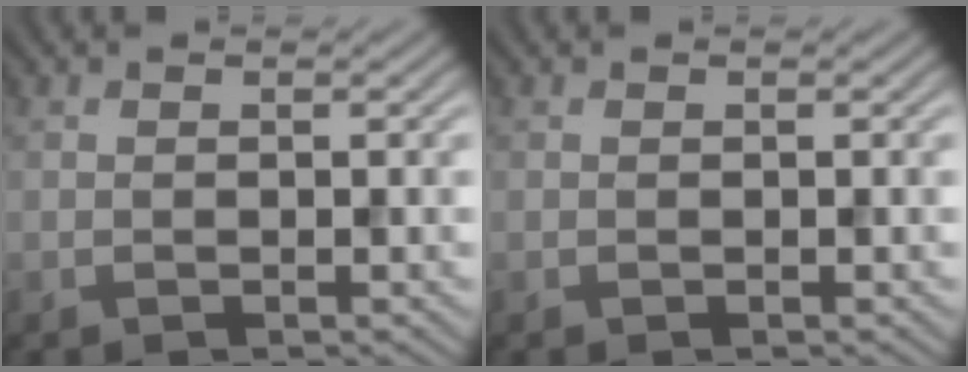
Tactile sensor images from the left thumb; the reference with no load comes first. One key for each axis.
{"total": 0.0}